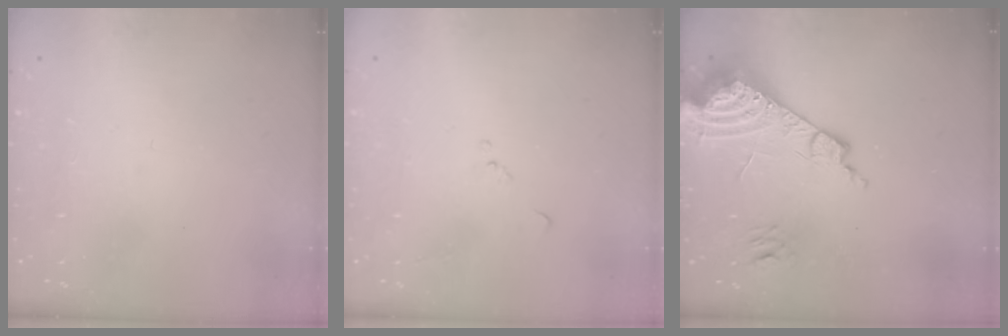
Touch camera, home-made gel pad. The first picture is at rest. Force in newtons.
{"total": 6.1, "press": 6.0, "slide": 0.6}
{"total": 16.3, "press": 16.1, "slide": 2.2}